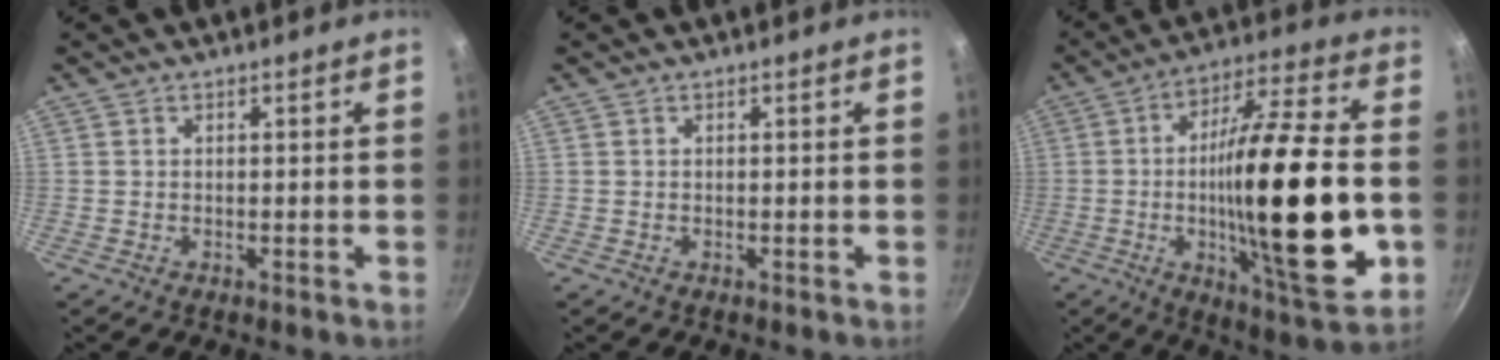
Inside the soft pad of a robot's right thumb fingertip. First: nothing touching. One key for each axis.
{"total": 0.0}
{"total": 26.6, "fx": -3.9, "fy": 6.0, "fz": 25.6, "tx": -0.420, "ty": 0.013, "tz": -0.061}